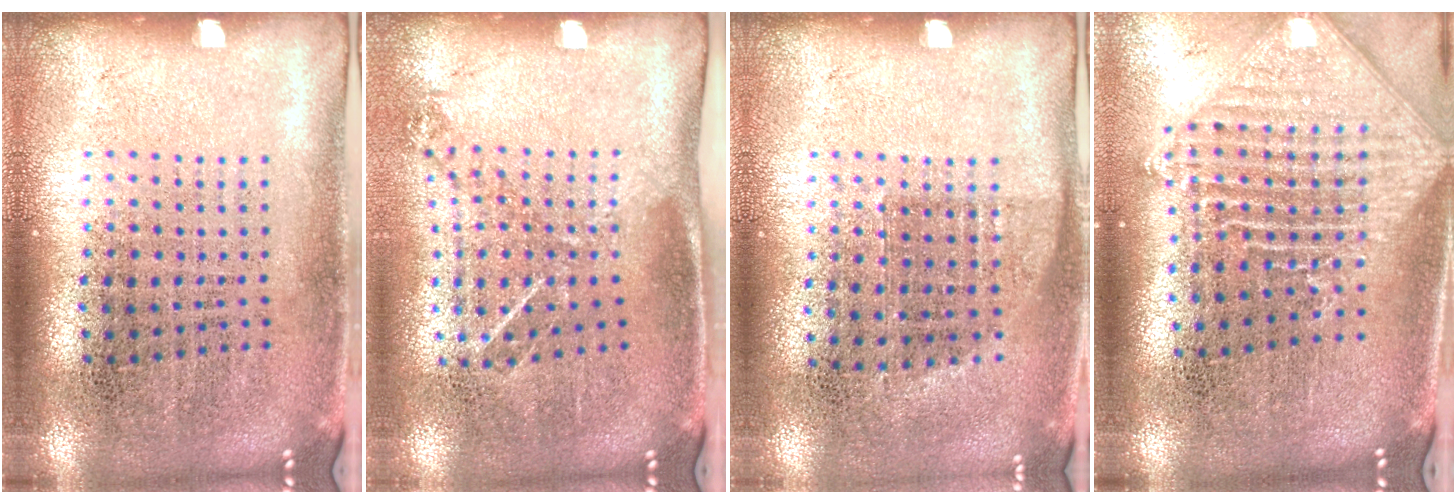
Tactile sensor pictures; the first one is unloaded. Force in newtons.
{"total": 1.1, "press": 0.9, "slide": 0.6}
{"total": 0.7, "press": 0.7, "slide": 0.3}
{"total": 2.0, "press": 1.7, "slide": 1.1}